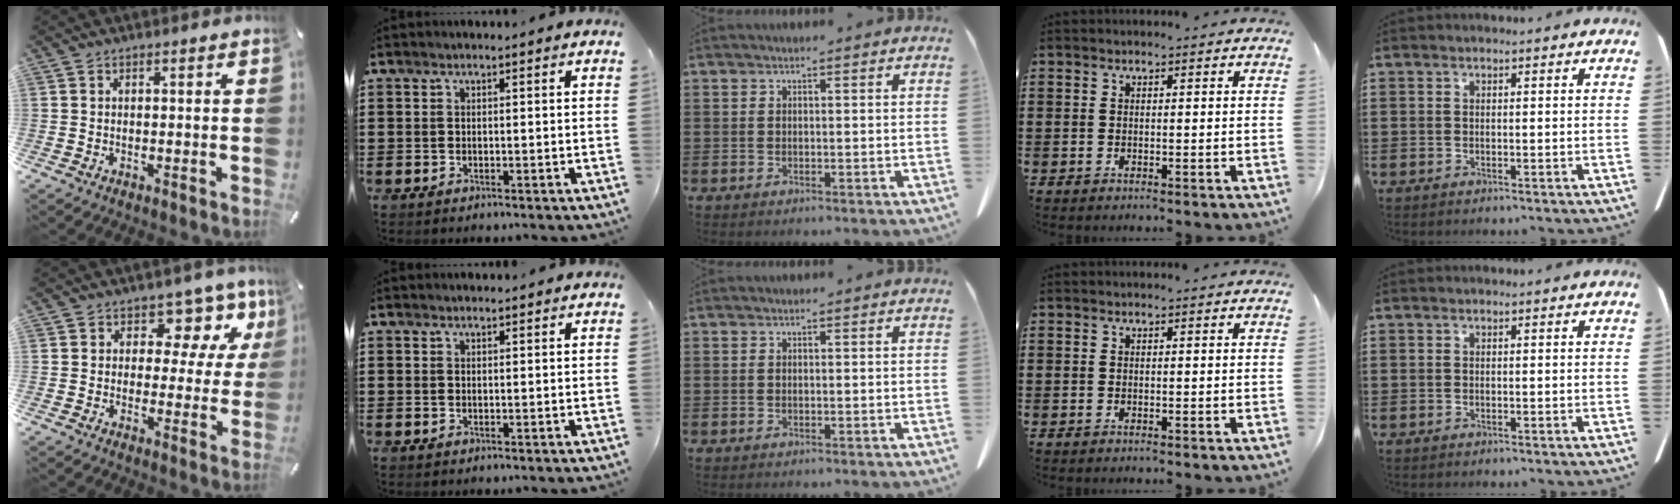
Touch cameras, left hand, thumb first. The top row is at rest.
{"thumb": {"total": 10.0, "force": [4.9, 6.8, 5.5], "torque": [-0.066, -0.032, 0.084]}, "index": {"total": 0.7, "force": [0.7, 0.2, 0.1], "torque": [-0.004, 0.000, 0.014]}}